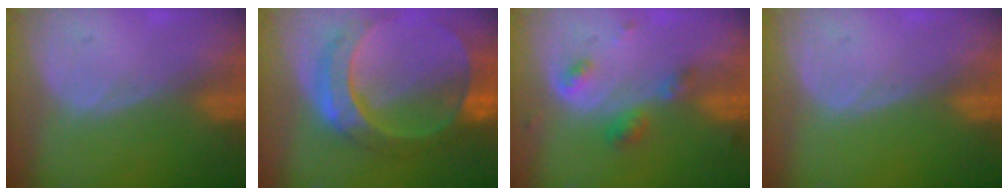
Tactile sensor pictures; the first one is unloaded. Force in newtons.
{"total": 11.0, "press": 9.4, "slide": 5.8}
{"total": 4.2, "press": 3.9, "slide": 1.5}
{"total": 0.0}